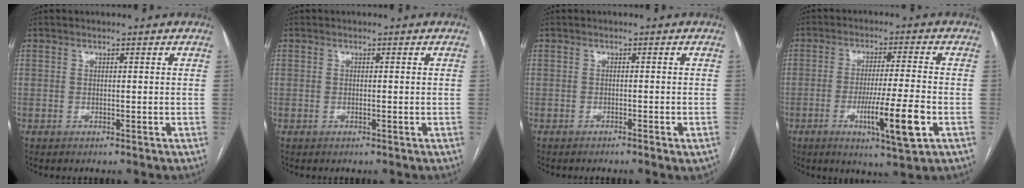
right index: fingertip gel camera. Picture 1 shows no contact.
{"total": 0.0}
{"total": 2.1, "force": [-1.4, 0.2, 1.6], "torque": [-0.017, -0.001, -0.016]}
{"total": 10.0, "force": [-3.5, -0.2, 9.4], "torque": [-0.156, -0.021, -0.059]}